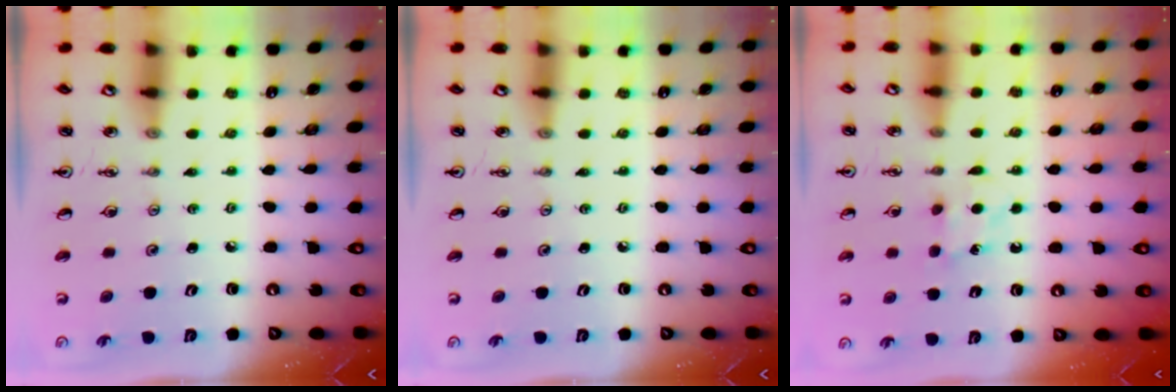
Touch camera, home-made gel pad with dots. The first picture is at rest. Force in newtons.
{"total": 0.0}
{"total": 5.7, "press": 5.7, "slide": 0.8}